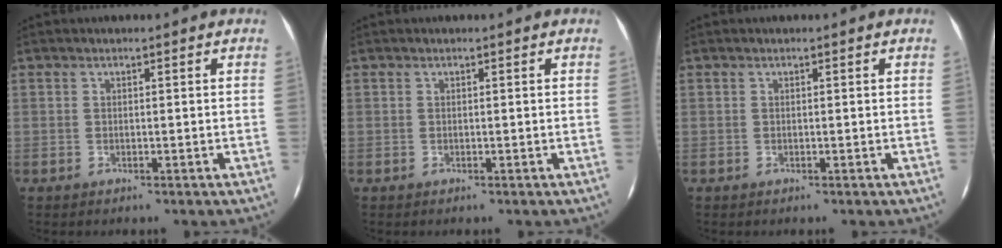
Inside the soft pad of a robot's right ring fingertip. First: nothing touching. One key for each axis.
{"total": 0.0}
{"total": 0.0}